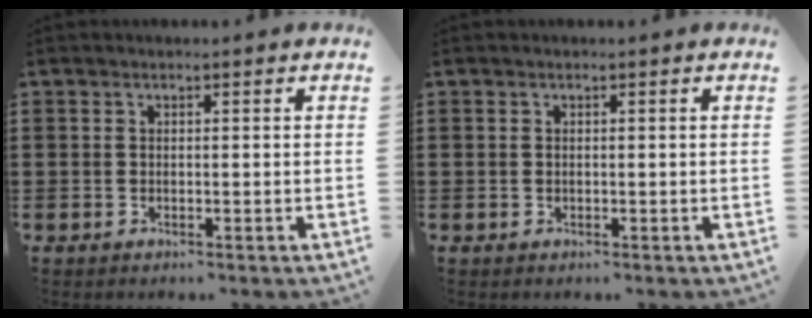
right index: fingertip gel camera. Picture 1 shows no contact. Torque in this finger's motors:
{"motor_torque": [-0.31, 0.78, -0.03, -0.01]}